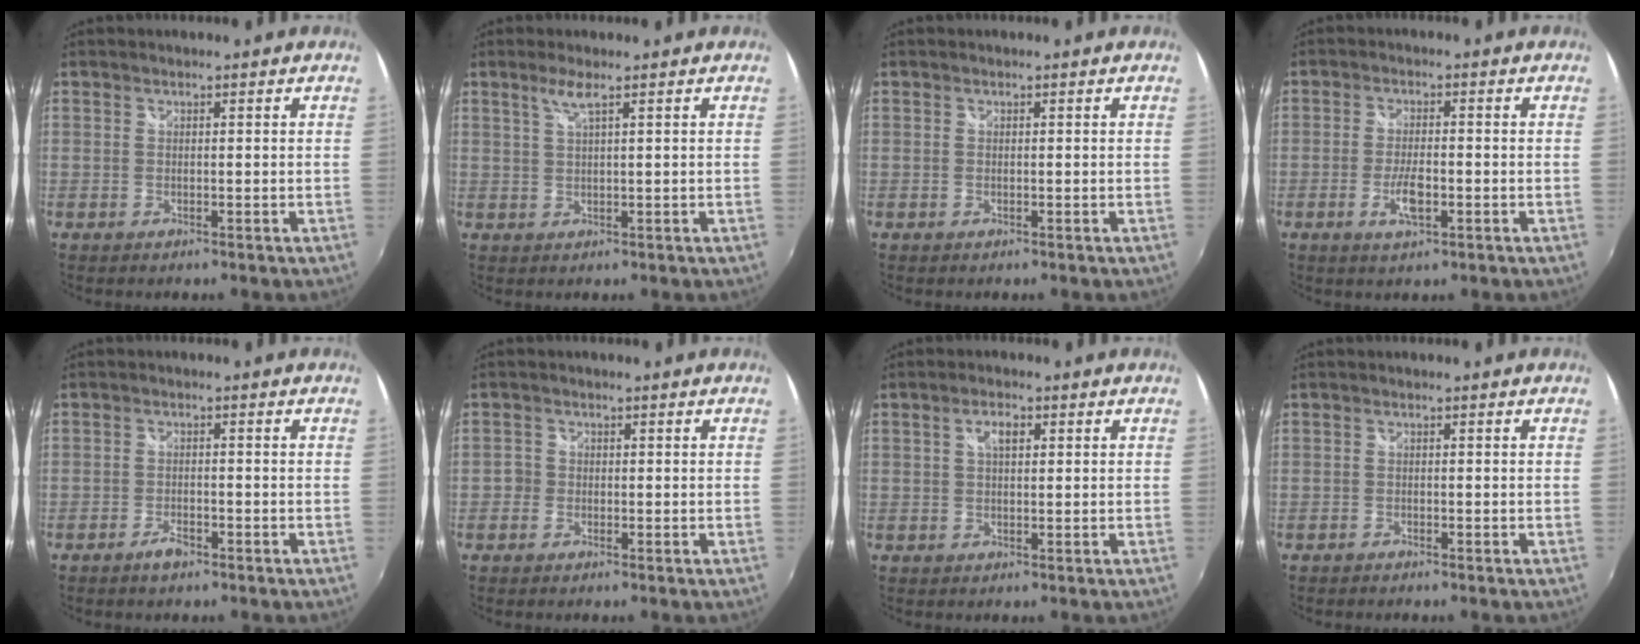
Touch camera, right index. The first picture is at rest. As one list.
[{"total": 2.4, "force": [1.4, -0.2, 1.9], "torque": [-0.039, 0.000, 0.029]}, {"total": 0.0}, {"total": 4.7, "force": [-1.7, 1.5, 4.2], "torque": [-0.088, -0.003, -0.030]}, {"total": 2.6, "force": [-1.9, 0.9, 1.5], "torque": [-0.036, 0.000, -0.036]}, {"total": 1.8, "force": [-0.9, 1.5, 0.2], "torque": [-0.004, 0.000, -0.021]}, {"total": 2.9, "force": [0.9, 1.4, 2.3], "torque": [-0.041, 0.008, 0.014]}, {"total": 0.8, "force": [-0.8, 0.3, 0.1], "torque": [-0.006, -0.004, -0.016]}]